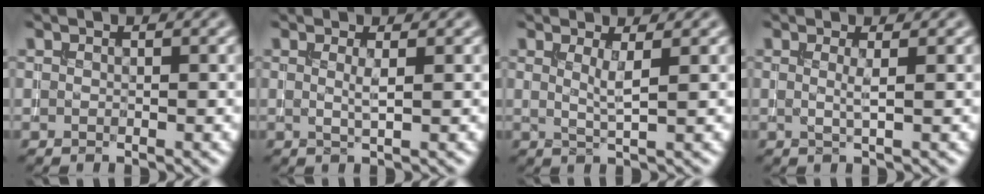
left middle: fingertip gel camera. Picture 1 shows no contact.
{"total": 1.2, "force": [0.3, 0.2, 1.2], "torque": [-0.022, -0.003, 0.003]}
{"total": 1.9, "force": [0.7, 0.4, 1.8], "torque": [-0.028, -0.006, 0.009]}
{"total": 1.2, "force": [0.2, 0.2, 1.2], "torque": [-0.021, -0.004, 0.000]}